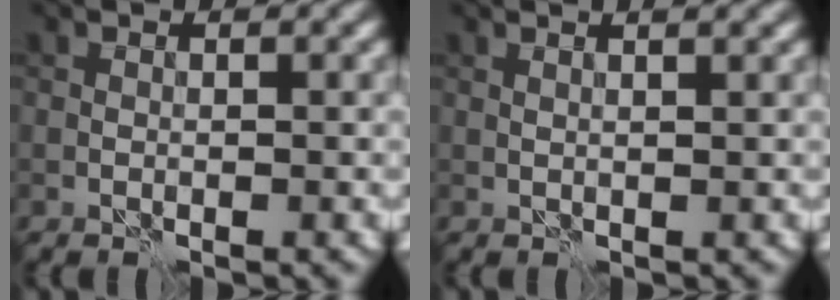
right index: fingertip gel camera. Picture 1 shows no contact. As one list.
[{"total": 4.0, "force": [2.3, 1.7, 2.7], "torque": [-0.016, 0.031, 0.001]}]